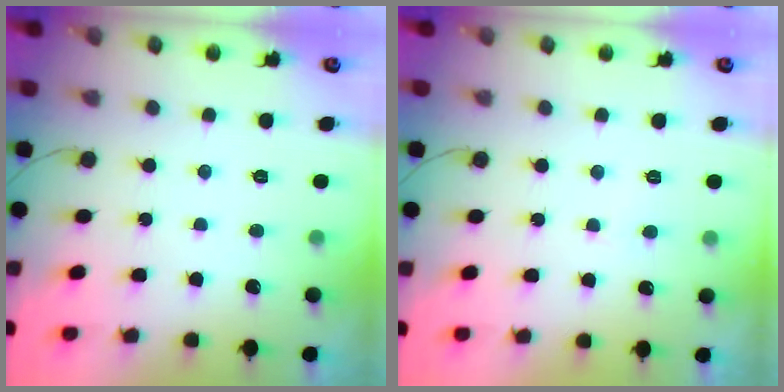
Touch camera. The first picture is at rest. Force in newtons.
{"total": 1.7, "press": 1.7, "slide": 0.2}